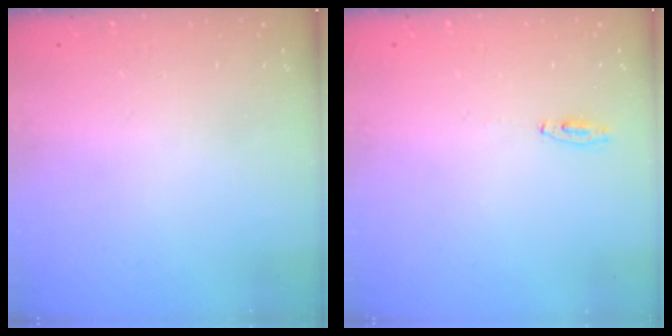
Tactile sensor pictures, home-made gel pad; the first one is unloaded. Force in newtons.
{"total": 15.9, "press": 4.3, "slide": 15.3}